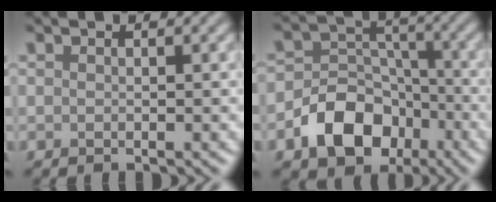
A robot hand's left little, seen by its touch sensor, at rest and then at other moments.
{"total": 7.5, "force": [-3.9, 5.4, 3.7], "torque": [-0.053, -0.005, -0.073]}